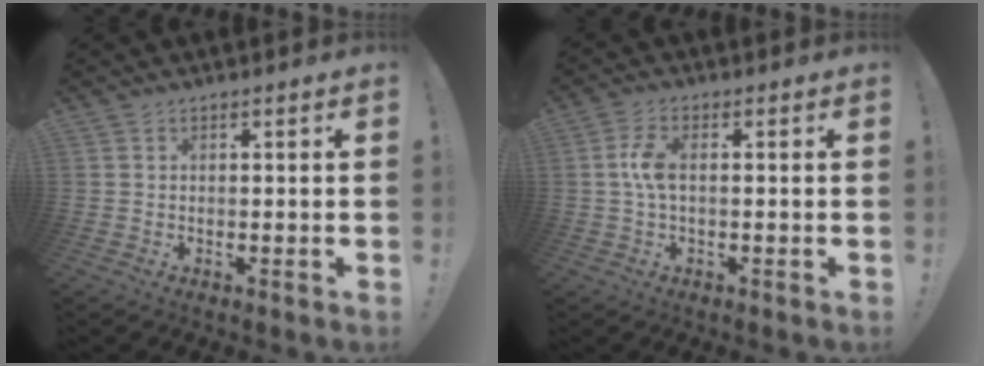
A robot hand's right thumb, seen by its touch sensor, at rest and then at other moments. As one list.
[{"total": 5.7, "force": [0.0, 2.4, 5.2], "torque": [-0.112, 0.008, 0.002]}]